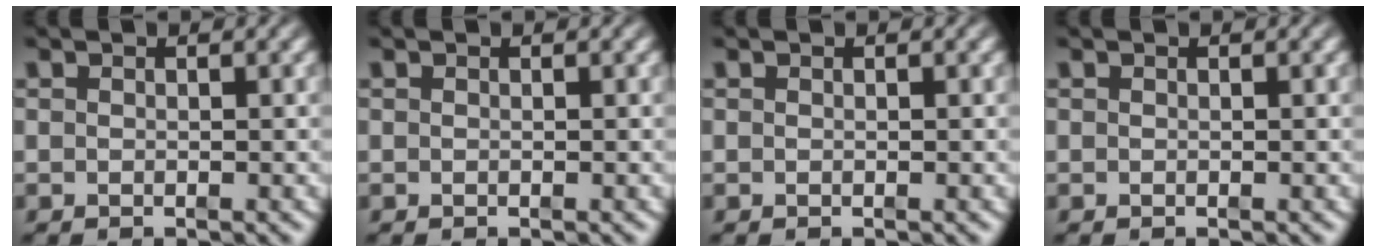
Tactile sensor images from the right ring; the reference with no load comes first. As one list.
[{"total": 0.0}, {"total": 0.0}, {"total": 0.0}]